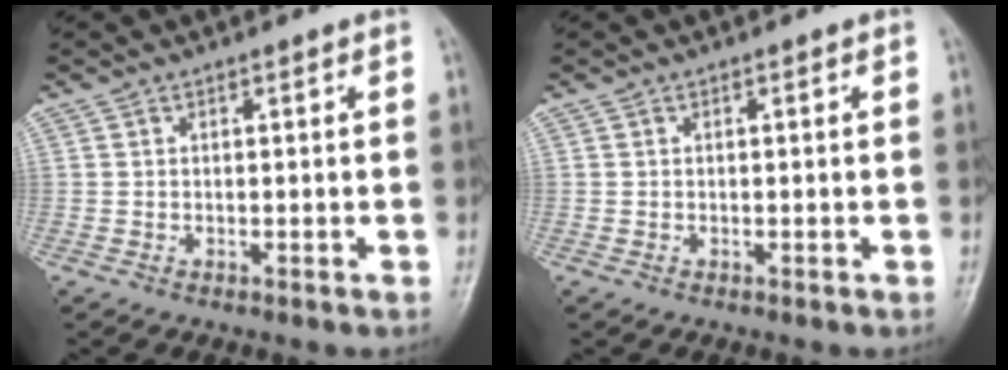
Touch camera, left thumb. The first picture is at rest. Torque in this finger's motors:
{"motor_torque": [0.06, 0.13, -0.02, 0.00, 0.00]}